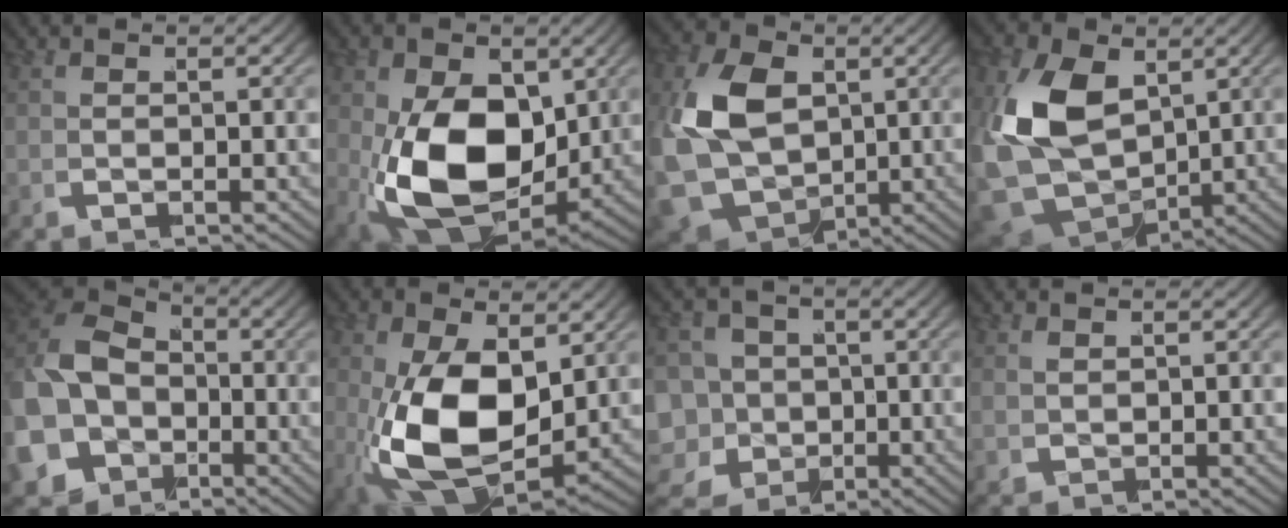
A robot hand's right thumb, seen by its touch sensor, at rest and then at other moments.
{"total": 12.6, "force": [-1.0, 8.0, 9.7], "torque": [-0.216, -0.064, 0.010]}
{"total": 13.3, "force": [-0.4, 10.5, 8.2], "torque": [-0.243, -0.061, 0.012]}
{"total": 12.9, "force": [0.1, 9.3, 9.0], "torque": [-0.243, -0.058, 0.023]}
{"total": 15.6, "force": [-2.8, 13.6, 7.1], "torque": [-0.193, -0.050, -0.049]}
{"total": 11.4, "force": [-1.2, 6.3, 9.5], "torque": [-0.221, -0.051, 0.006]}
{"total": 11.6, "force": [-3.4, 10.0, 4.7], "torque": [-0.113, -0.055, -0.053]}
{"total": 0.9, "force": [0.9, 0.2, 0.0], "torque": [0.003, 0.004, 0.021]}